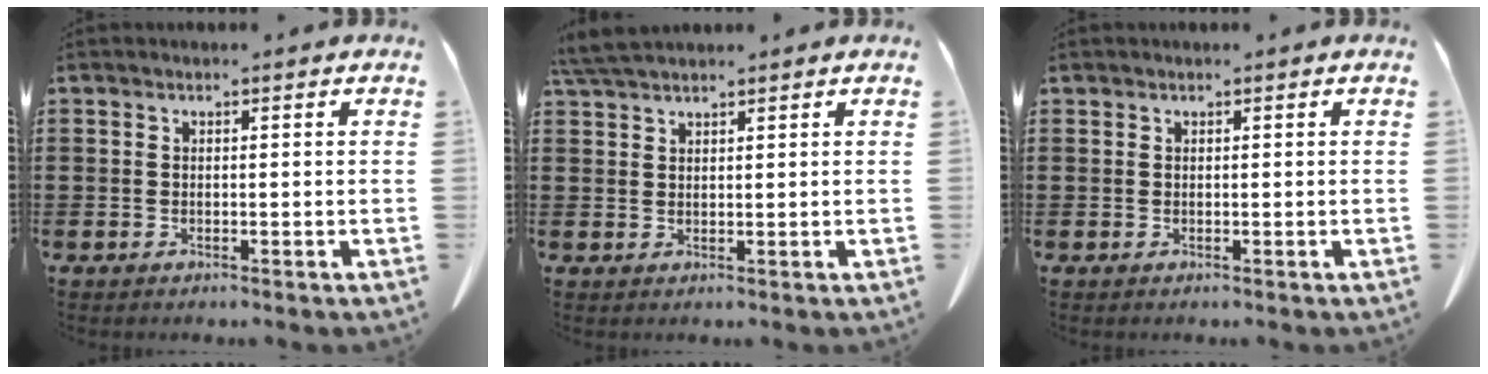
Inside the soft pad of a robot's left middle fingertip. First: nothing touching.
{"total": 3.5, "force": [3.1, 0.5, 1.6], "torque": [-0.041, 0.001, 0.060]}
{"total": 0.0}